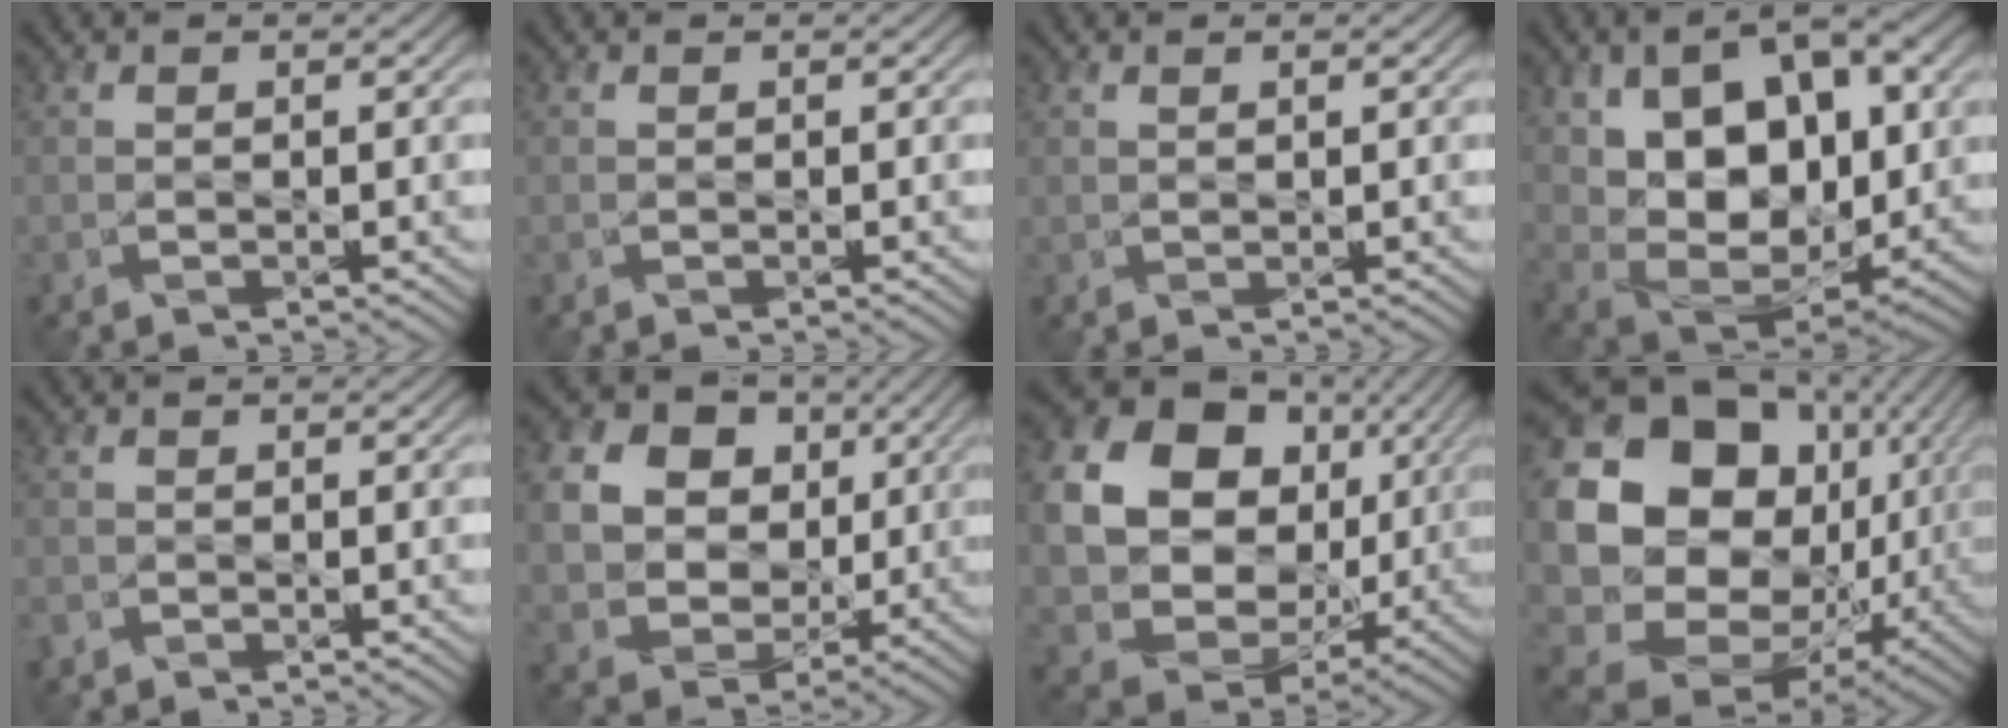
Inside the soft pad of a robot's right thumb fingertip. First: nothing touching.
{"total": 0.0}
{"total": 0.6, "force": [0.3, 0.0, 0.5], "torque": [-0.014, -0.001, 0.007]}
{"total": 16.1, "force": [4.5, 9.9, 12.0], "torque": [-0.207, -0.012, 0.098]}
{"total": 1.4, "force": [-1.0, 1.0, 0.2], "torque": [-0.003, -0.009, -0.024]}
{"total": 14.7, "force": [3.3, 12.7, 6.5], "torque": [-0.210, 0.016, 0.085]}
{"total": 20.5, "force": [4.6, 17.3, 10.0], "torque": [-0.279, 0.002, 0.119]}
{"total": 22.0, "force": [1.3, 18.0, 12.5], "torque": [-0.295, -0.032, 0.054]}